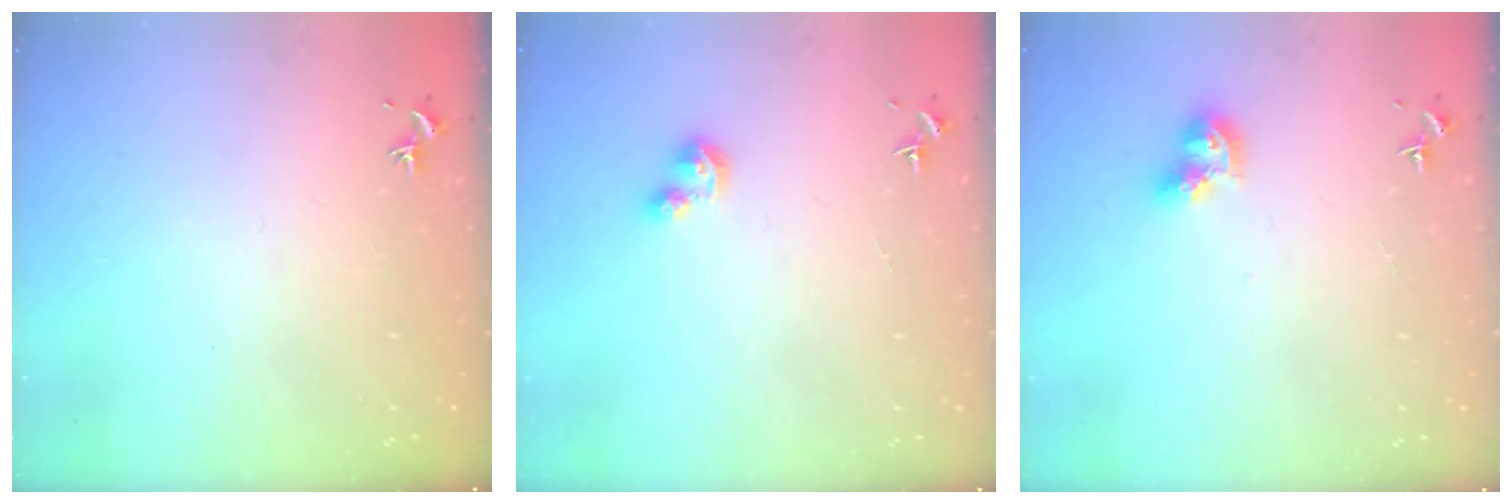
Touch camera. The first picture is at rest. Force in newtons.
{"total": 3.7, "press": 3.6, "slide": 0.7}
{"total": 9.3, "press": 9.2, "slide": 1.2}